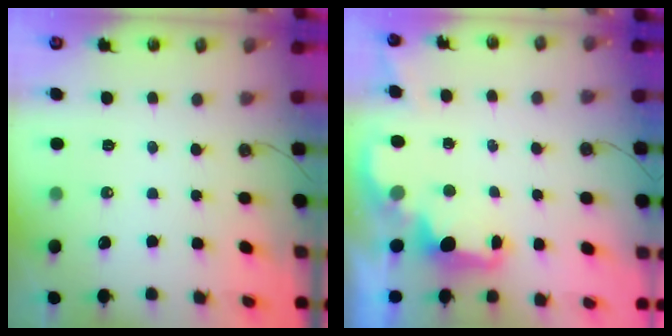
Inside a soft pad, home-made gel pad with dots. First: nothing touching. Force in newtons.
{"total": 2.2, "press": 2.1, "slide": 0.7}